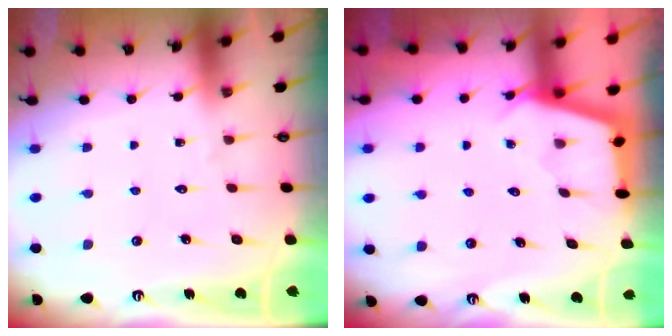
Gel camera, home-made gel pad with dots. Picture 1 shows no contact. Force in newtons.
{"total": 2.7, "press": 2.7, "slide": 0.3}